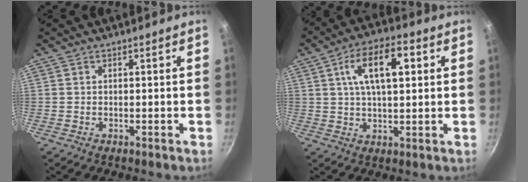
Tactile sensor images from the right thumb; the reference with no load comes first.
{"total": 11.9, "force": [3.3, 5.4, 10.0], "torque": [-0.153, 0.009, 0.049]}